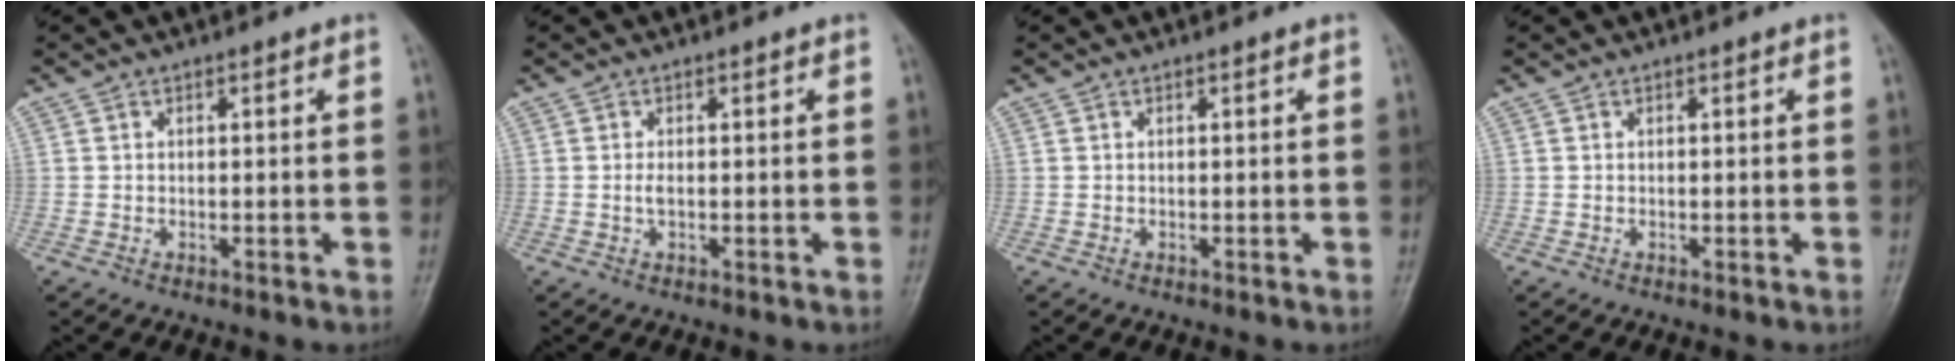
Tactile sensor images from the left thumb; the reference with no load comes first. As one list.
[{"total": 1.1, "force": [0.0, 0.4, 1.1], "torque": [-0.022, -0.001, 0.000]}, {"total": 0.0}, {"total": 0.0}]